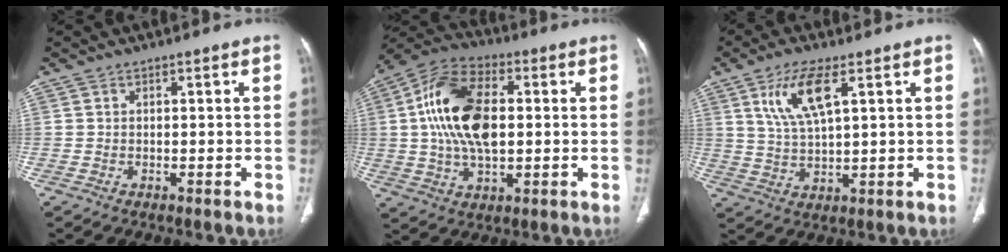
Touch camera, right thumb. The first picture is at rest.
{"total": 17.4, "force": [1.8, 9.7, 14.3], "torque": [-0.269, 0.018, 0.030]}
{"total": 9.2, "force": [3.9, 2.9, 7.8], "torque": [-0.162, -0.013, 0.084]}